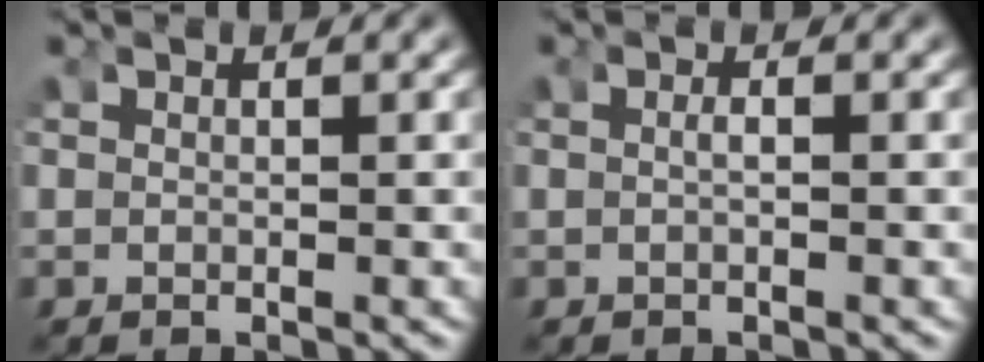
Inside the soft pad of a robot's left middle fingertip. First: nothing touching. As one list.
[{"total": 0.7, "force": [-0.6, -0.1, 0.4], "torque": [-0.014, -0.008, -0.006]}]